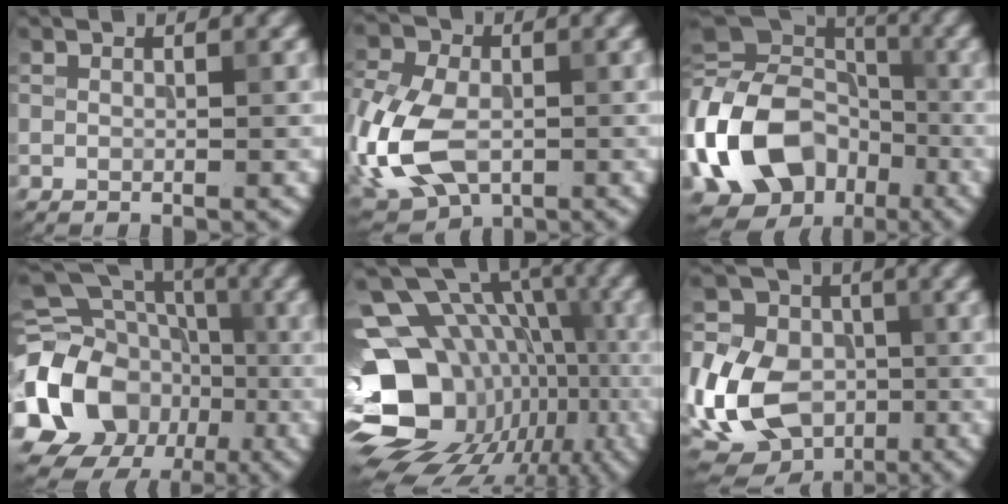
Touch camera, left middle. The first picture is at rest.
{"total": 10.8, "force": [-2.8, 7.1, 7.6], "torque": [-0.189, -0.012, -0.066]}
{"total": 14.8, "force": [-4.3, 11.4, 8.5], "torque": [-0.198, -0.005, -0.091]}
{"total": 14.9, "force": [-3.5, 12.4, 7.6], "torque": [-0.177, -0.014, -0.077]}
{"total": 18.5, "force": [-4.9, 14.2, 10.8], "torque": [-0.181, 0.010, -0.051]}
{"total": 14.3, "force": [-3.7, 11.1, 8.2], "torque": [-0.167, -0.014, -0.088]}